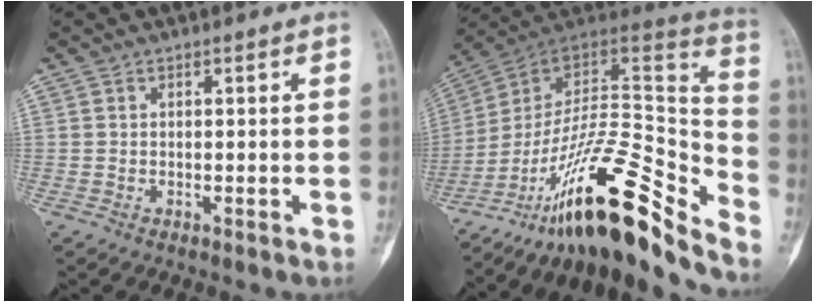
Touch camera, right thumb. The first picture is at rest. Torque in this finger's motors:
{"motor_torque": [3.57, 0.37, 1.50, -1.26, 0.47]}